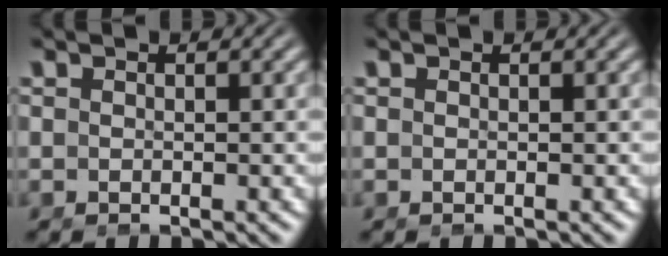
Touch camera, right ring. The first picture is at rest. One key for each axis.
{"total": 0.0}